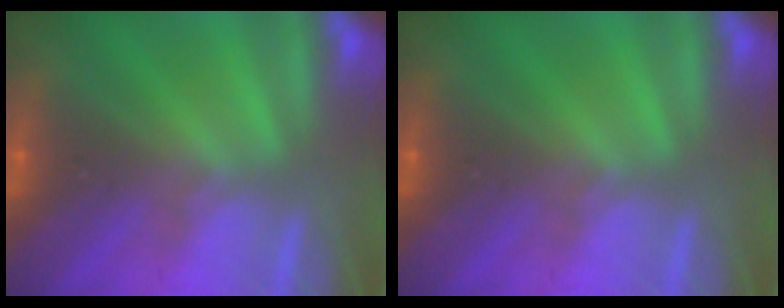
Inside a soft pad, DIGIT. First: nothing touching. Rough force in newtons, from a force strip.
{"total": 0.0}